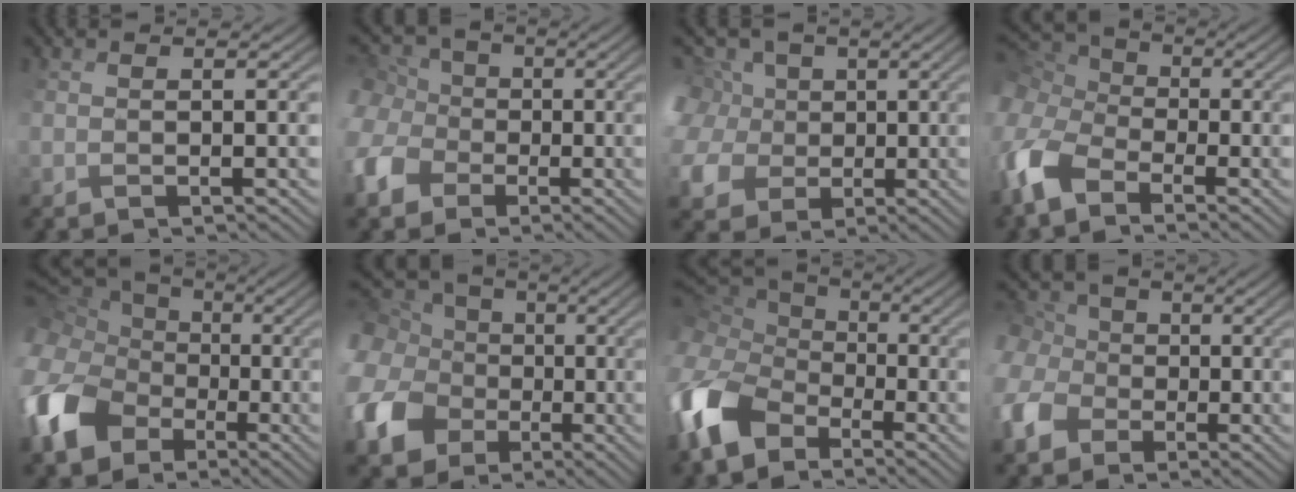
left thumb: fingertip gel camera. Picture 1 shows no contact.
{"total": 8.7, "force": [-0.6, 7.6, 4.2], "torque": [-0.139, 0.006, -0.019]}
{"total": 11.3, "force": [2.5, 9.5, 5.6], "torque": [-0.190, 0.024, 0.032]}
{"total": 11.1, "force": [-4.0, 7.3, 7.3], "torque": [-0.222, -0.033, -0.046]}
{"total": 14.8, "force": [-2.3, 11.9, 8.5], "torque": [-0.261, -0.028, -0.029]}
{"total": 16.3, "force": [0.9, 14.2, 7.9], "torque": [-0.245, -0.014, 0.005]}
{"total": 13.1, "force": [-4.6, 9.0, 8.4], "torque": [-0.253, -0.034, -0.074]}
{"total": 8.5, "force": [-1.0, 7.3, 4.2], "torque": [-0.134, 0.000, -0.024]}